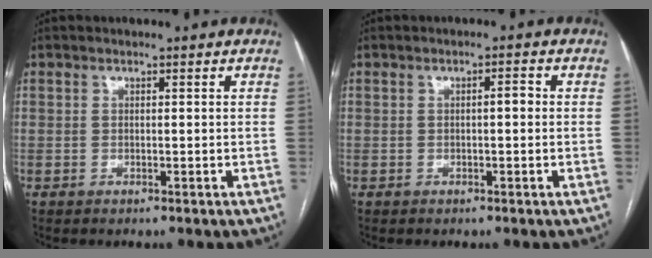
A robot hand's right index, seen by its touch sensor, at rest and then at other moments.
{"total": 1.5, "force": [0.0, 0.4, 1.5], "torque": [-0.020, 0.005, 0.000]}